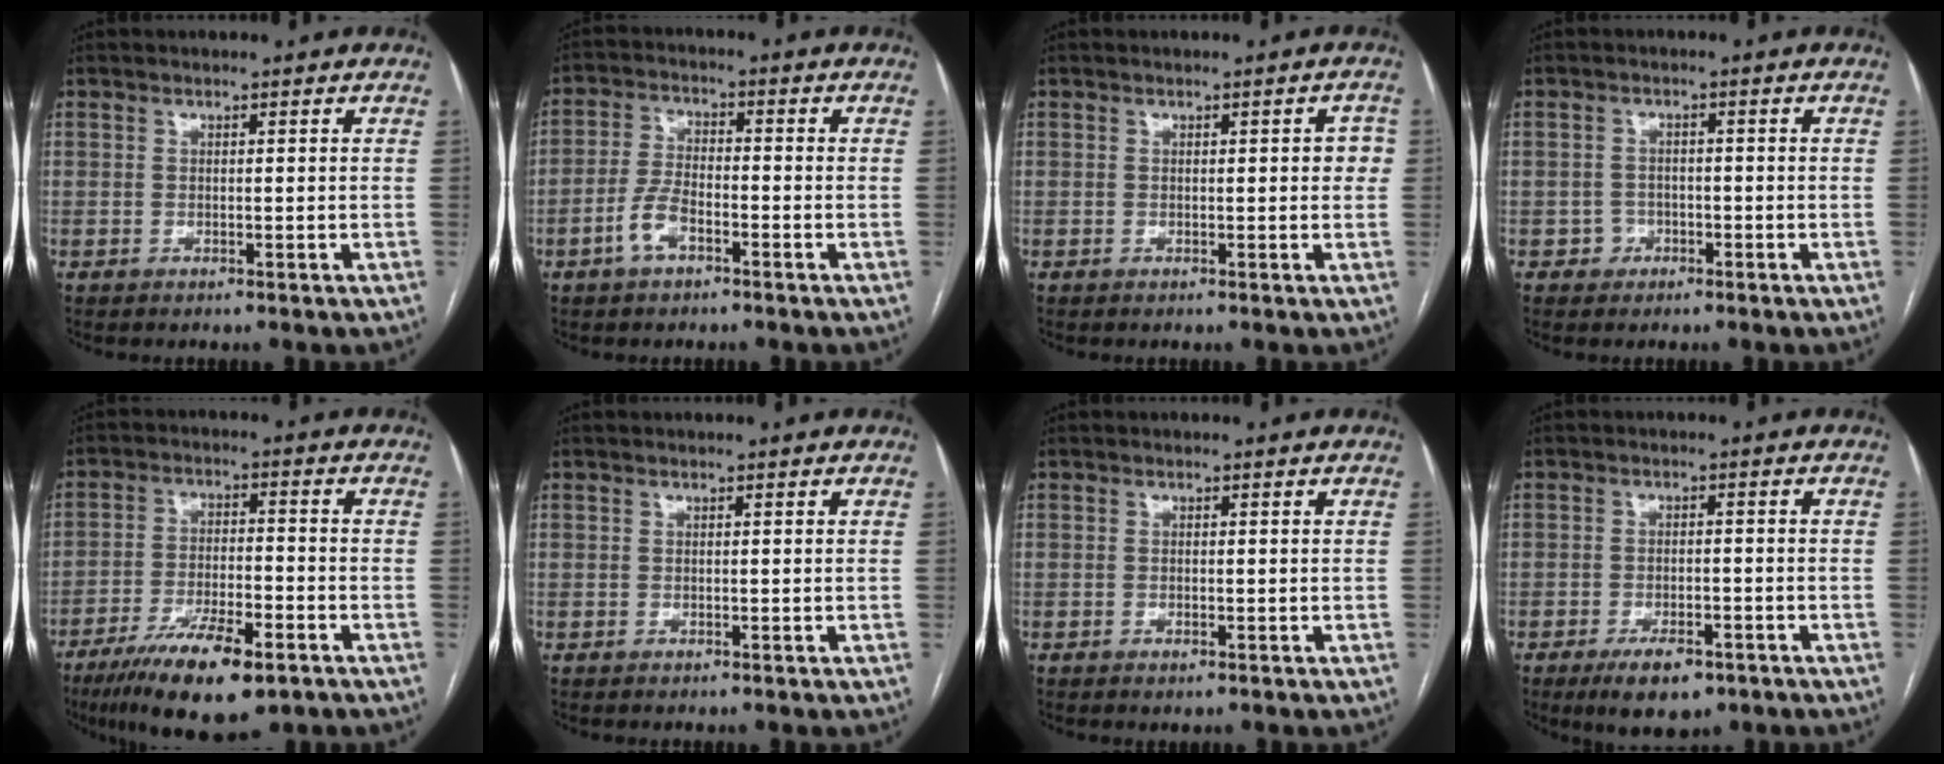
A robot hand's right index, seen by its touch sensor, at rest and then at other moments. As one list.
[{"total": 5.2, "force": [-2.6, 2.4, 3.7], "torque": [-0.080, 0.009, -0.049]}, {"total": 2.6, "force": [0.3, 1.0, 2.4], "torque": [-0.020, 0.009, 0.002]}, {"total": 2.3, "force": [-1.0, 2.0, -0.1], "torque": [0.012, 0.012, -0.017]}, {"total": 13.3, "force": [-8.4, 3.2, 9.7], "torque": [-0.173, -0.021, -0.139]}, {"total": 0.0}, {"total": 0.6, "force": [-0.3, 0.2, 0.5], "torque": [-0.006, -0.002, -0.001]}, {"total": 6.6, "force": [-4.3, 2.8, 4.3], "torque": [-0.069, -0.004, -0.063]}]